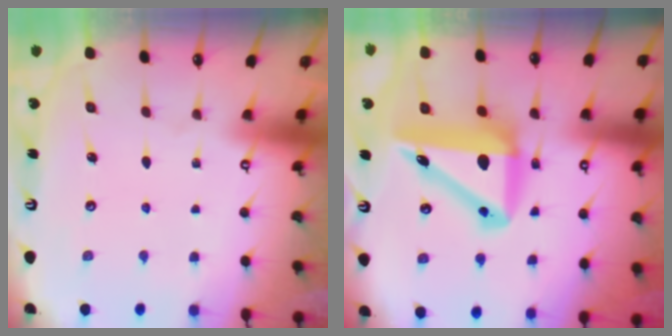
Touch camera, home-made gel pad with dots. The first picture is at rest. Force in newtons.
{"total": 13.3, "press": 12.9, "slide": 3.4}